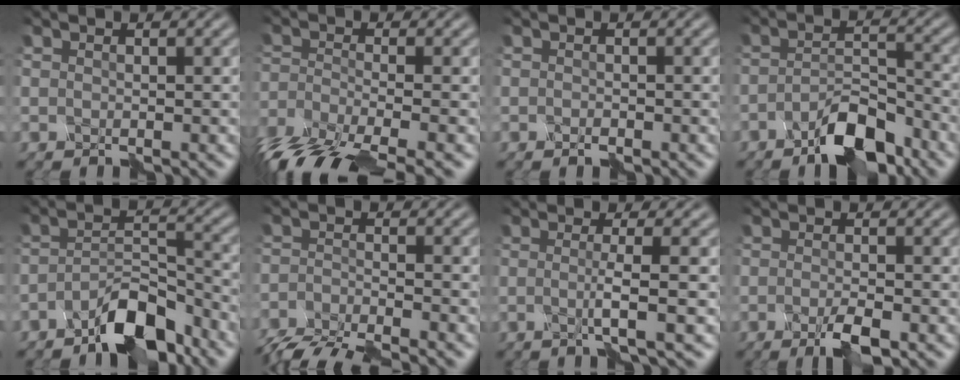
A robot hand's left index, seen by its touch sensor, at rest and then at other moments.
{"total": 10.3, "force": [-7.8, 2.9, 6.1], "torque": [-0.145, -0.029, -0.140]}
{"total": 0.7, "force": [-0.6, 0.1, 0.2], "torque": [-0.008, 0.001, -0.009]}
{"total": 4.6, "force": [-3.6, 1.0, 2.7], "torque": [-0.054, 0.006, -0.068]}
{"total": 5.3, "force": [-4.3, 1.1, 2.9], "torque": [-0.057, 0.009, -0.080]}
{"total": 6.3, "force": [-5.8, 0.7, 2.4], "torque": [-0.059, -0.020, -0.109]}
{"total": 2.7, "force": [-0.4, 0.0, 2.7], "torque": [-0.050, -0.003, -0.012]}
{"total": 2.5, "force": [-1.5, 0.1, 2.0], "torque": [-0.050, 0.001, -0.031]}